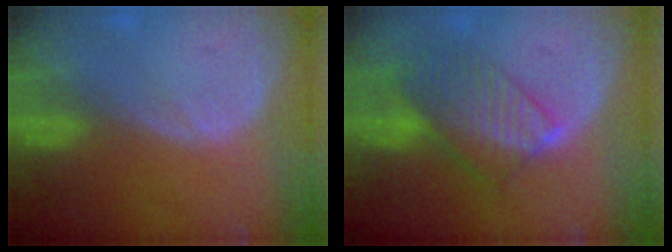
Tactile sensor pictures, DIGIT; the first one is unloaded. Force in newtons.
{"total": 8.2, "press": 7.1, "slide": 4.2}